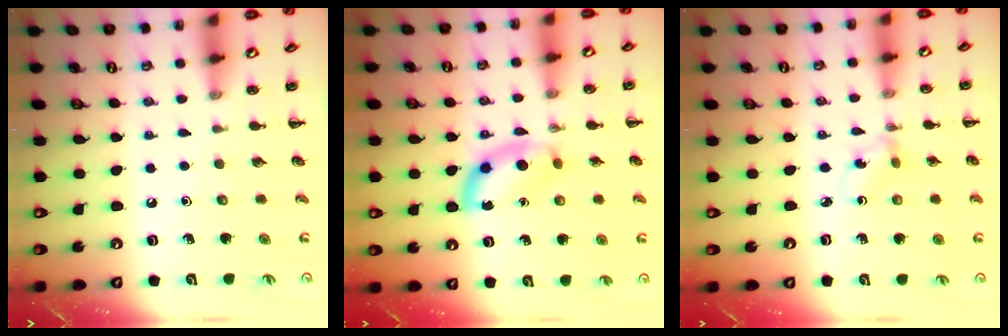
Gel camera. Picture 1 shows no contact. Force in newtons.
{"total": 7.9, "press": 7.9, "slide": 0.5}
{"total": 1.7, "press": 1.6, "slide": 0.7}